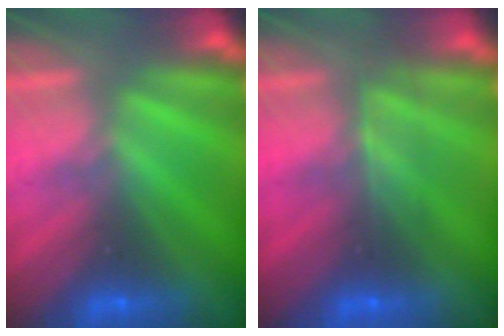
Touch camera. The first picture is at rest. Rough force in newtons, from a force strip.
{"total": 2.4}